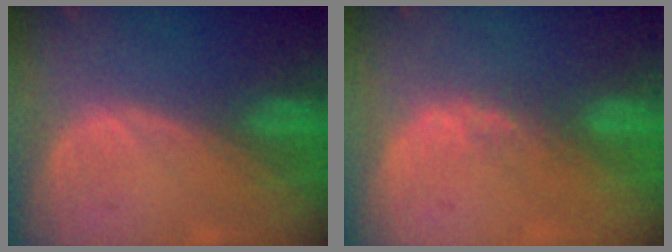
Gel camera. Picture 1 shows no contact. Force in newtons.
{"total": 2.1, "press": 1.7, "slide": 1.2}